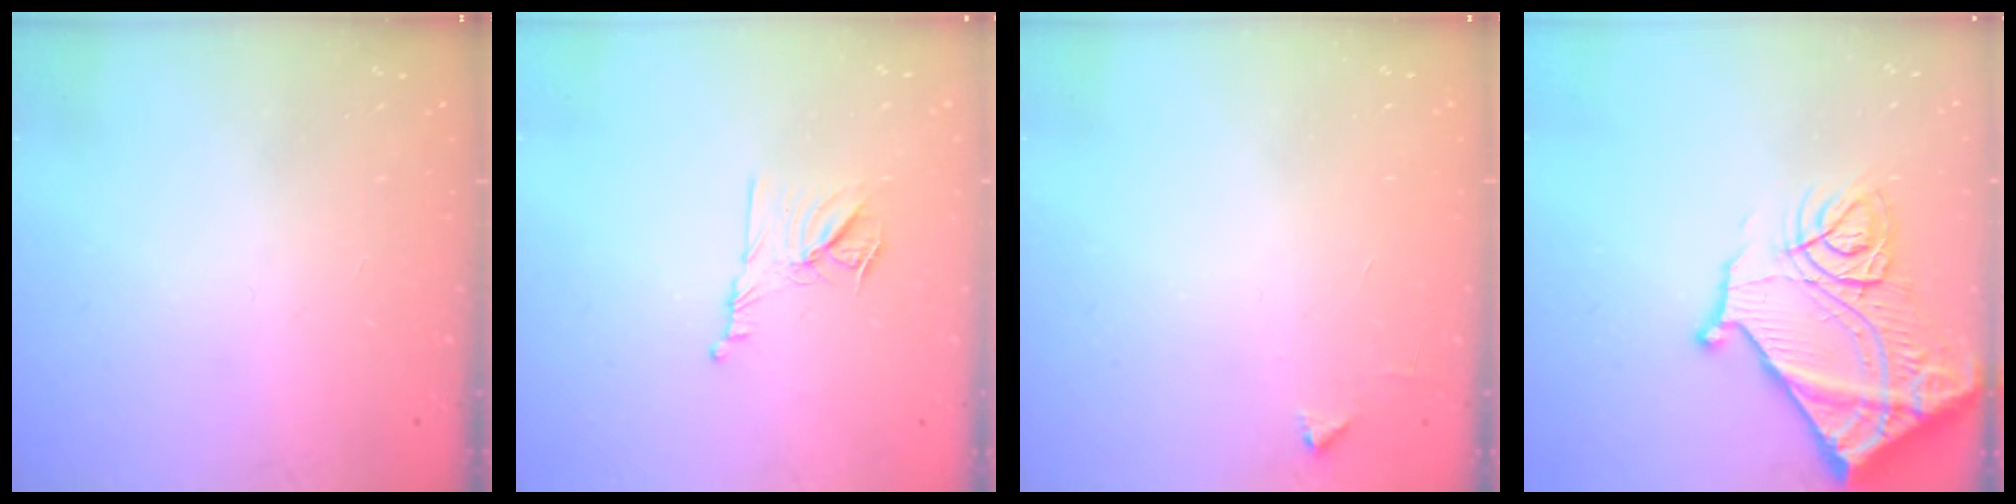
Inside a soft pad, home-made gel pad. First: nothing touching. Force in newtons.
{"total": 9.6, "press": 9.6, "slide": 0.9}
{"total": 2.1, "press": 2.1, "slide": 0.3}
{"total": 19.6, "press": 19.5, "slide": 2.0}